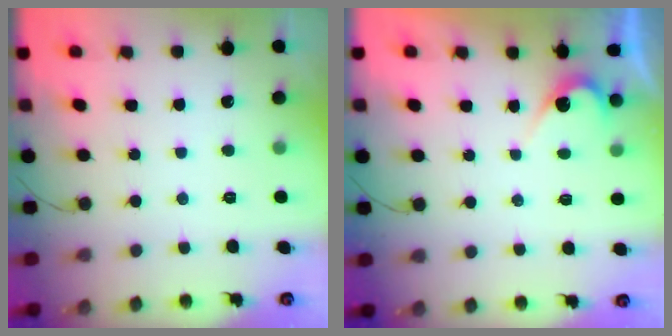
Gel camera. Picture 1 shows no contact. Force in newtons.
{"total": 3.8, "press": 3.8, "slide": 0.3}